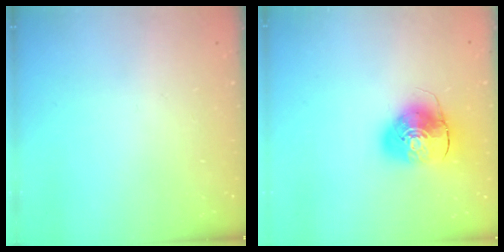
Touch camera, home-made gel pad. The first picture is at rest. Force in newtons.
{"total": 9.7, "press": 9.6, "slide": 1.4}